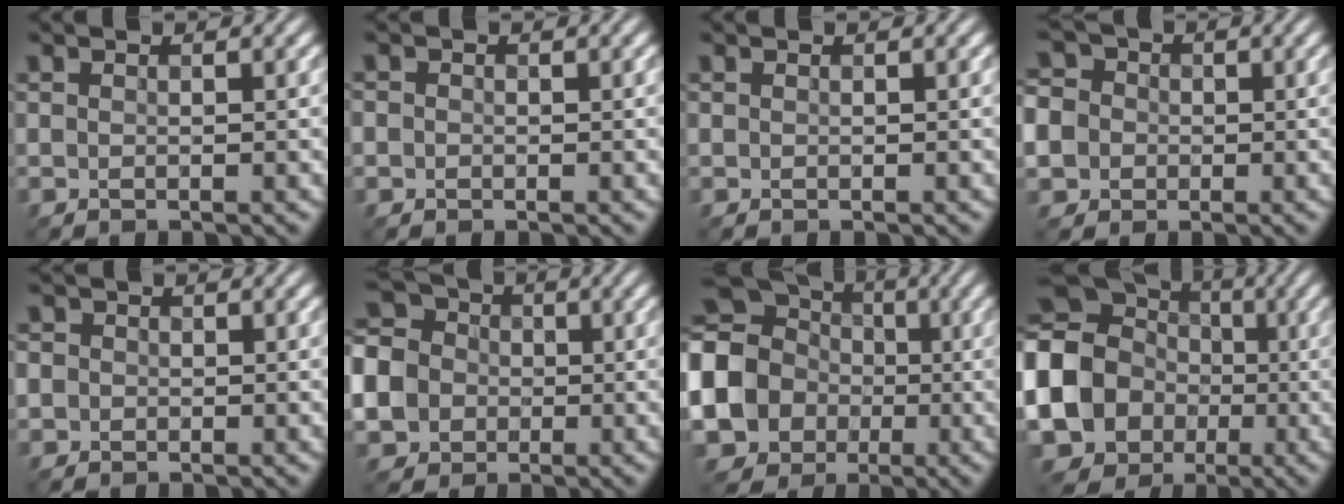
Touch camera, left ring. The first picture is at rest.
{"total": 0.9, "force": [-0.1, 0.9, 0.2], "torque": [0.002, -0.005, -0.005]}
{"total": 0.0}
{"total": 10.2, "force": [-2.1, 9.3, 3.7], "torque": [-0.092, 0.008, -0.072]}
{"total": 2.7, "force": [0.5, 2.5, 1.0], "torque": [-0.001, 0.015, -0.019]}
{"total": 13.5, "force": [-4.0, 11.9, 4.8], "torque": [-0.138, -0.018, -0.090]}
{"total": 17.6, "force": [-1.8, 16.1, 6.9], "torque": [-0.184, 0.006, -0.081]}
{"total": 20.1, "force": [-3.0, 18.3, 7.7], "torque": [-0.187, -0.003, -0.107]}